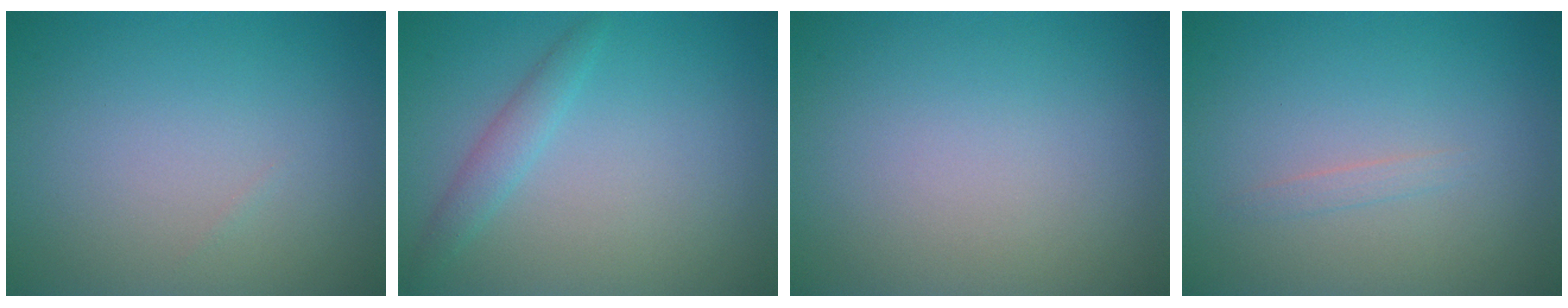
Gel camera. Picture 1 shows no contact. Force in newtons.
{"total": 1.7, "press": 1.7, "slide": 0.0}
{"total": 0.0}
{"total": 0.7, "press": 0.7, "slide": 0.1}